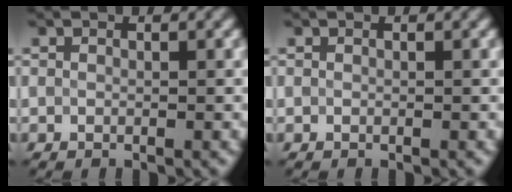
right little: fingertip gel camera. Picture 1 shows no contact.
{"total": 0.0}